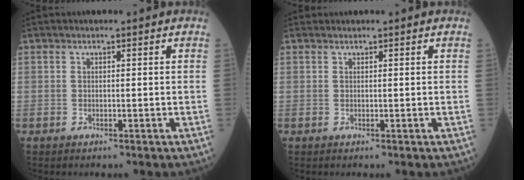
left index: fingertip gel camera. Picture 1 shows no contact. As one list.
[{"total": 0.0}]